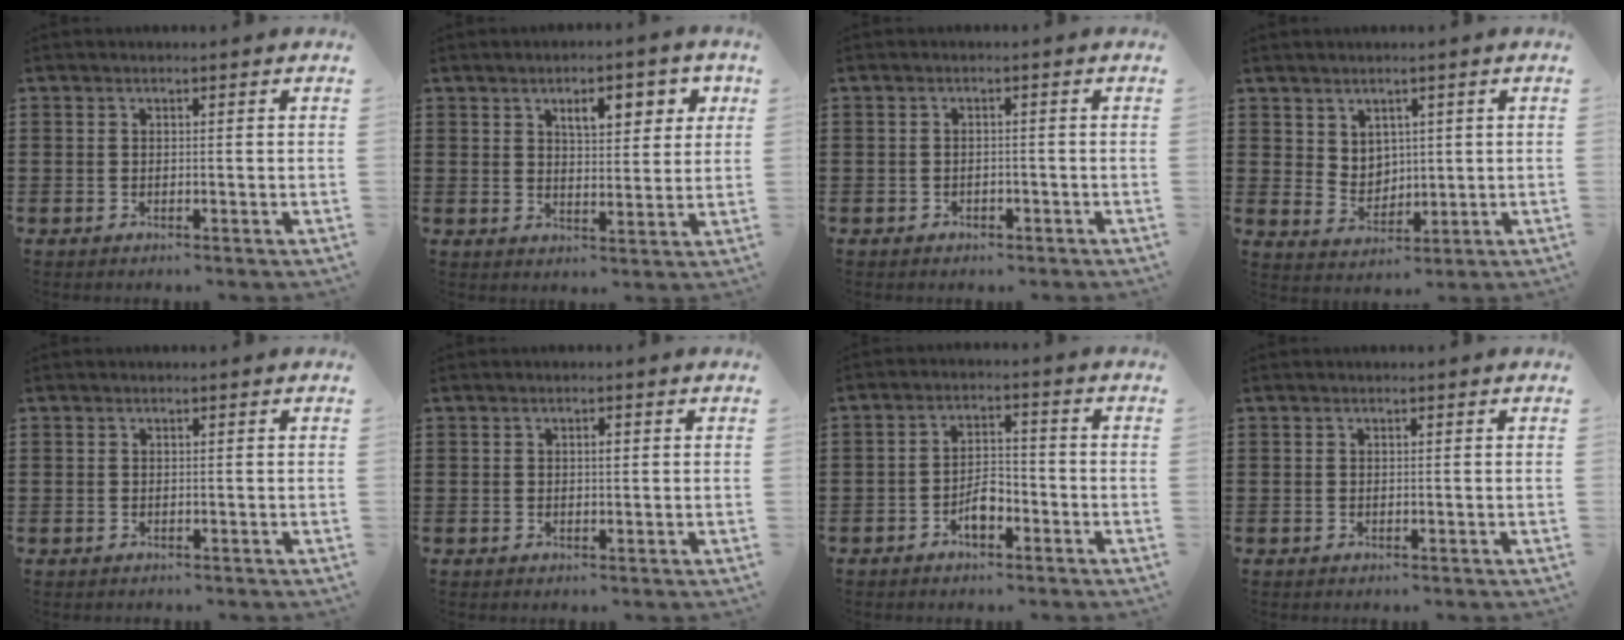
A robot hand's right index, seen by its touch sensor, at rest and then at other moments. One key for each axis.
{"total": 5.9, "fx": 2.7, "fy": 2.5, "fz": 4.6, "tx": -0.068, "ty": -0.003, "tz": 0.037}
{"total": 1.1, "fx": -0.8, "fy": 0.6, "fz": 0.1, "tx": -0.007, "ty": -0.001, "tz": -0.019}
{"total": 3.8, "fx": 2.4, "fy": 2.9, "fz": 0.7, "tx": -0.021, "ty": 0.000, "tz": 0.043}
{"total": 0.6, "fx": -0.2, "fy": 0.5, "fz": 0.0, "tx": 0.000, "ty": 0.005, "tz": -0.005}
{"total": 1.1, "fx": 0.2, "fy": 0.4, "fz": 1.0, "tx": -0.020, "ty": 0.001, "tz": 0.003}
{"total": 4.0, "fx": -2.3, "fy": 1.8, "fz": 2.8, "tx": -0.048, "ty": 0.006, "tz": -0.043}
{"total": 0.0}